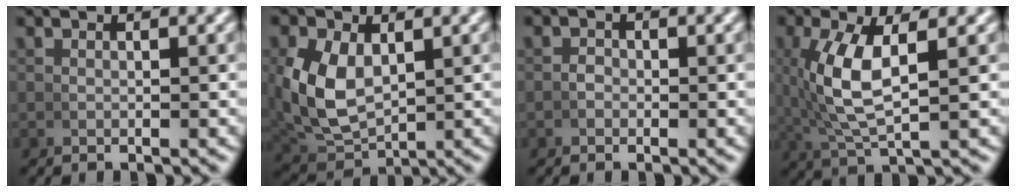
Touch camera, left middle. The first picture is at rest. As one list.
[{"total": 6.9, "force": [0.7, 4.9, 4.7], "torque": [-0.117, -0.022, 0.034]}, {"total": 0.5, "force": [-0.4, 0.4, 0.1], "torque": [-0.004, -0.004, -0.007]}, {"total": 5.3, "force": [0.9, 1.7, 5.0], "torque": [-0.112, 0.001, 0.026]}]